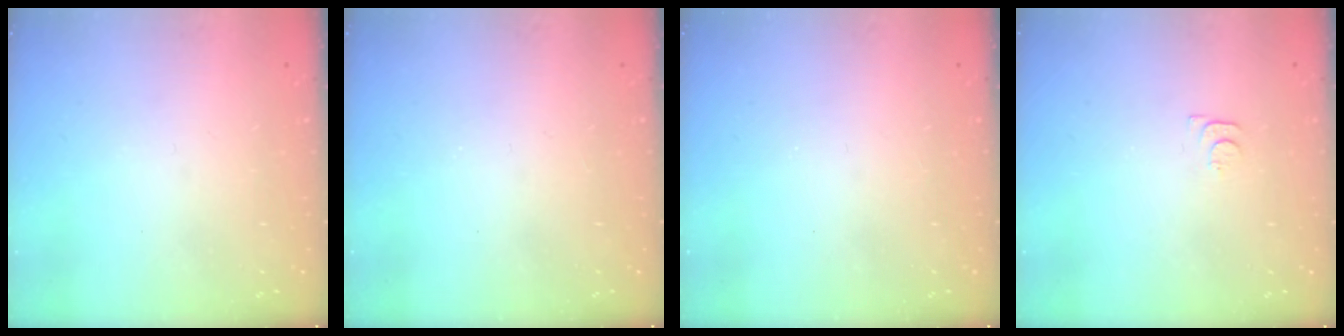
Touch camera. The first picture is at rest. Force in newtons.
{"total": 3.8, "press": 3.8, "slide": 0.4}
{"total": 1.6, "press": 1.6, "slide": 0.2}
{"total": 4.0, "press": 4.0, "slide": 0.5}